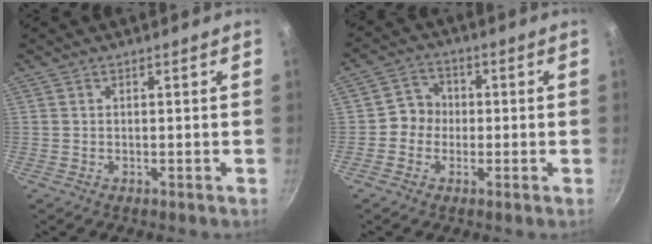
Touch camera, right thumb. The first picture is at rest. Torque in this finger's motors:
{"motor_torque": [0.16, 0.26, 0.53, -0.29, -0.02]}